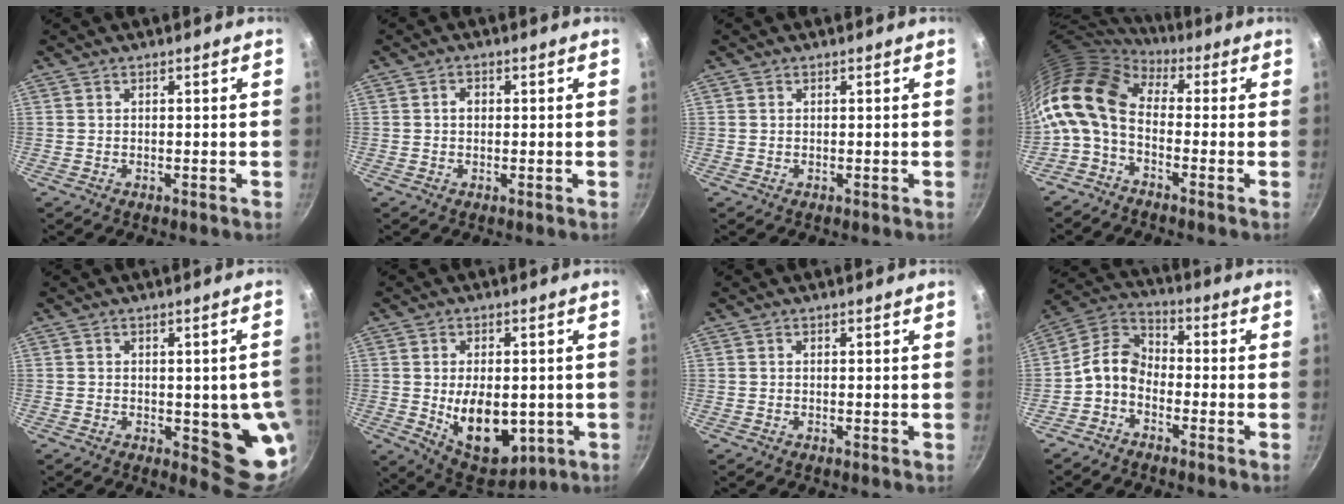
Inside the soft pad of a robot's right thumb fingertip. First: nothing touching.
{"total": 1.8, "force": [0.1, 1.4, 1.1], "torque": [-0.014, 0.005, 0.001]}
{"total": 0.0}
{"total": 13.5, "force": [0.1, 8.5, 10.5], "torque": [-0.202, 0.022, -0.018]}
{"total": 11.6, "force": [-1.5, 4.9, 10.4], "torque": [-0.079, -0.013, -0.015]}
{"total": 14.8, "force": [-2.0, 9.0, 11.6], "torque": [-0.146, -0.013, -0.011]}
{"total": 0.0}
{"total": 7.7, "force": [-2.7, 5.5, 4.8], "torque": [-0.082, 0.048, -0.076]}